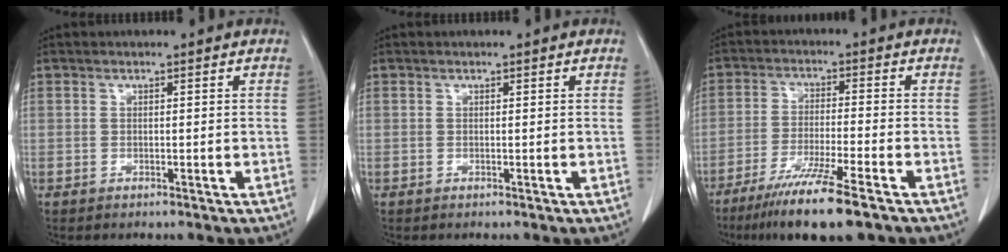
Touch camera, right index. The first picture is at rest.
{"total": 0.0}
{"total": 11.0, "force": [-7.7, -0.1, 7.8], "torque": [-0.135, -0.031, -0.126]}